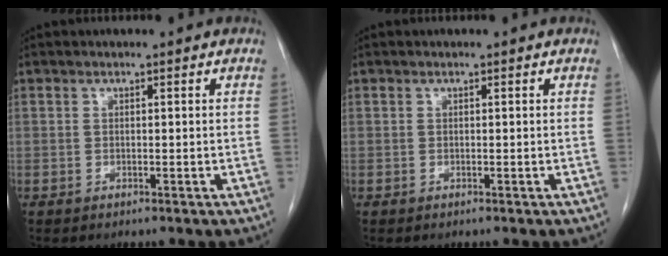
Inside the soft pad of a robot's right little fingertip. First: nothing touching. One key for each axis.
{"total": 0.0}